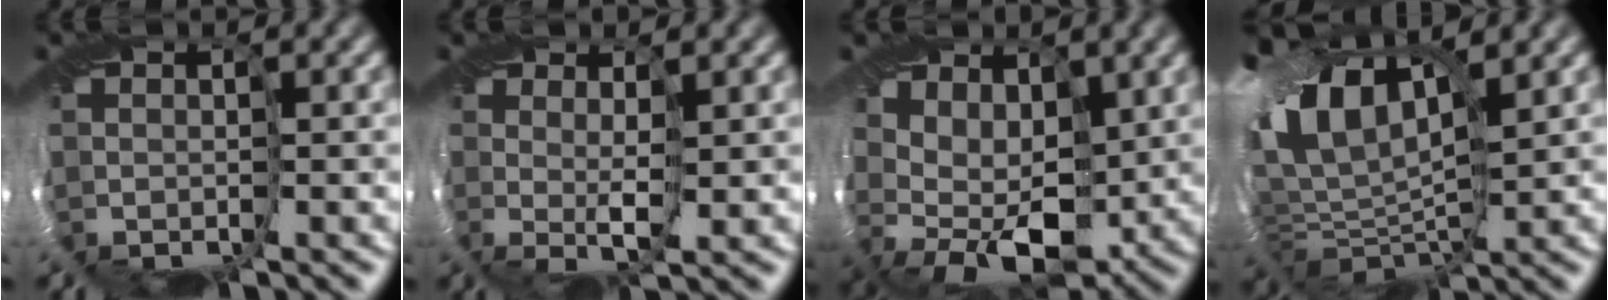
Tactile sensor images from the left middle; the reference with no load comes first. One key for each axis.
{"total": 1.6, "fx": 1.1, "fy": -1.2, "fz": 0.1, "tx": -0.006, "ty": -0.004, "tz": 0.022}
{"total": 5.8, "fx": 1.5, "fy": 3.5, "fz": 4.5, "tx": -0.087, "ty": -0.006, "tz": 0.020}
{"total": 10.5, "fx": 3.5, "fy": 5.7, "fz": 8.1, "tx": -0.177, "ty": 0.015, "tz": 0.058}